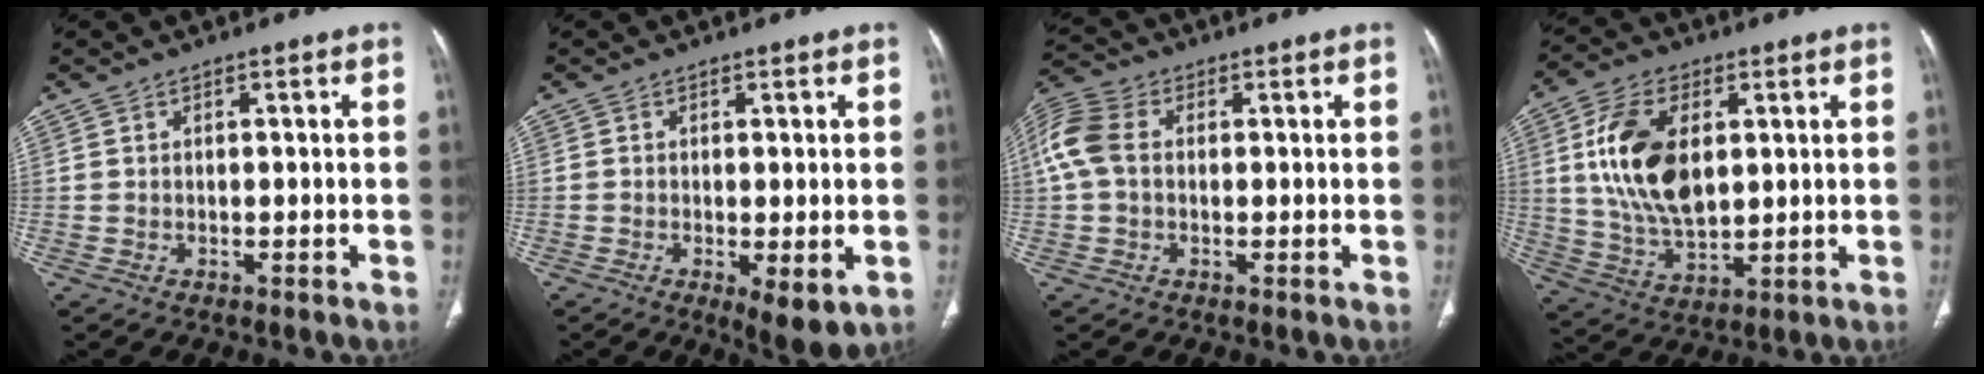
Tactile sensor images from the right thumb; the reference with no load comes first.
{"total": 6.0, "force": [-1.6, 2.0, 5.4], "torque": [-0.085, -0.019, -0.020]}
{"total": 8.3, "force": [0.7, 5.8, 5.8], "torque": [-0.141, 0.026, 0.009]}
{"total": 15.6, "force": [3.2, 8.9, 12.4], "torque": [-0.228, -0.009, 0.066]}